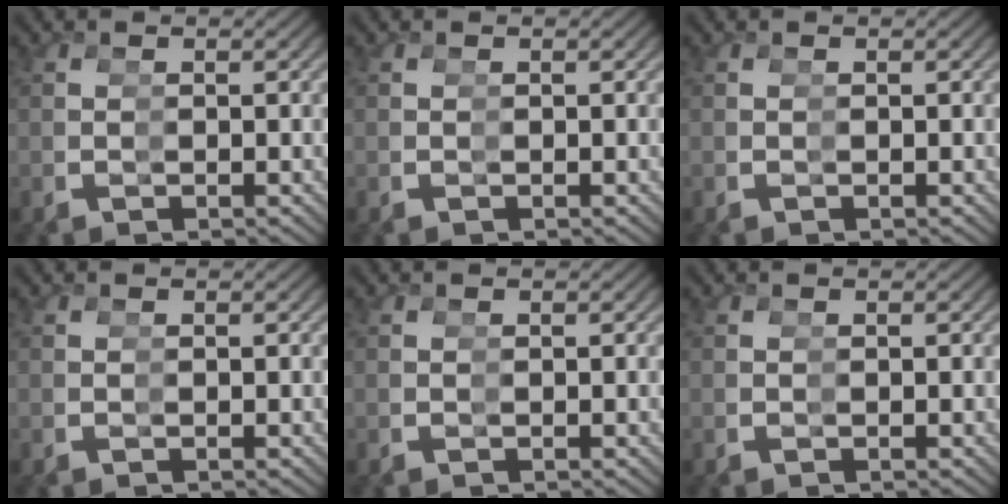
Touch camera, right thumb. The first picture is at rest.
{"total": 0.0}
{"total": 0.0}
{"total": 0.0}
{"total": 0.0}
{"total": 0.0}